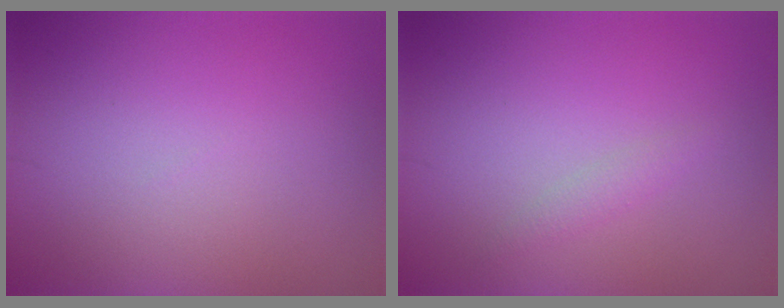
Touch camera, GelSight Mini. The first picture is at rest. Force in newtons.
{"total": 1.0, "press": 1.0, "slide": 0.0}